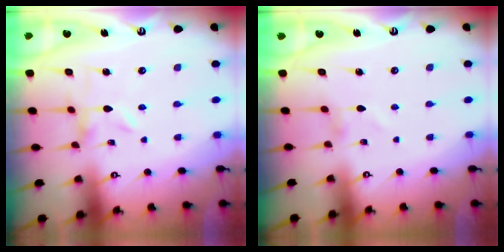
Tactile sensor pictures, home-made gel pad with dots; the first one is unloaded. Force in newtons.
{"total": 0.0}